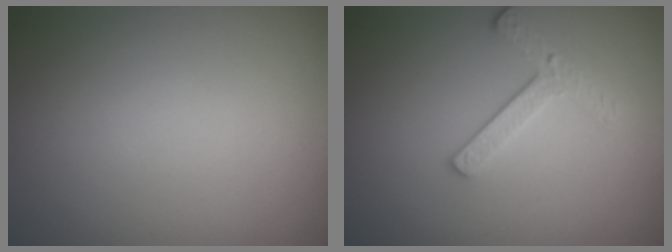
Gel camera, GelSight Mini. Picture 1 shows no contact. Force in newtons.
{"total": 2.4, "press": 2.3, "slide": 0.8}